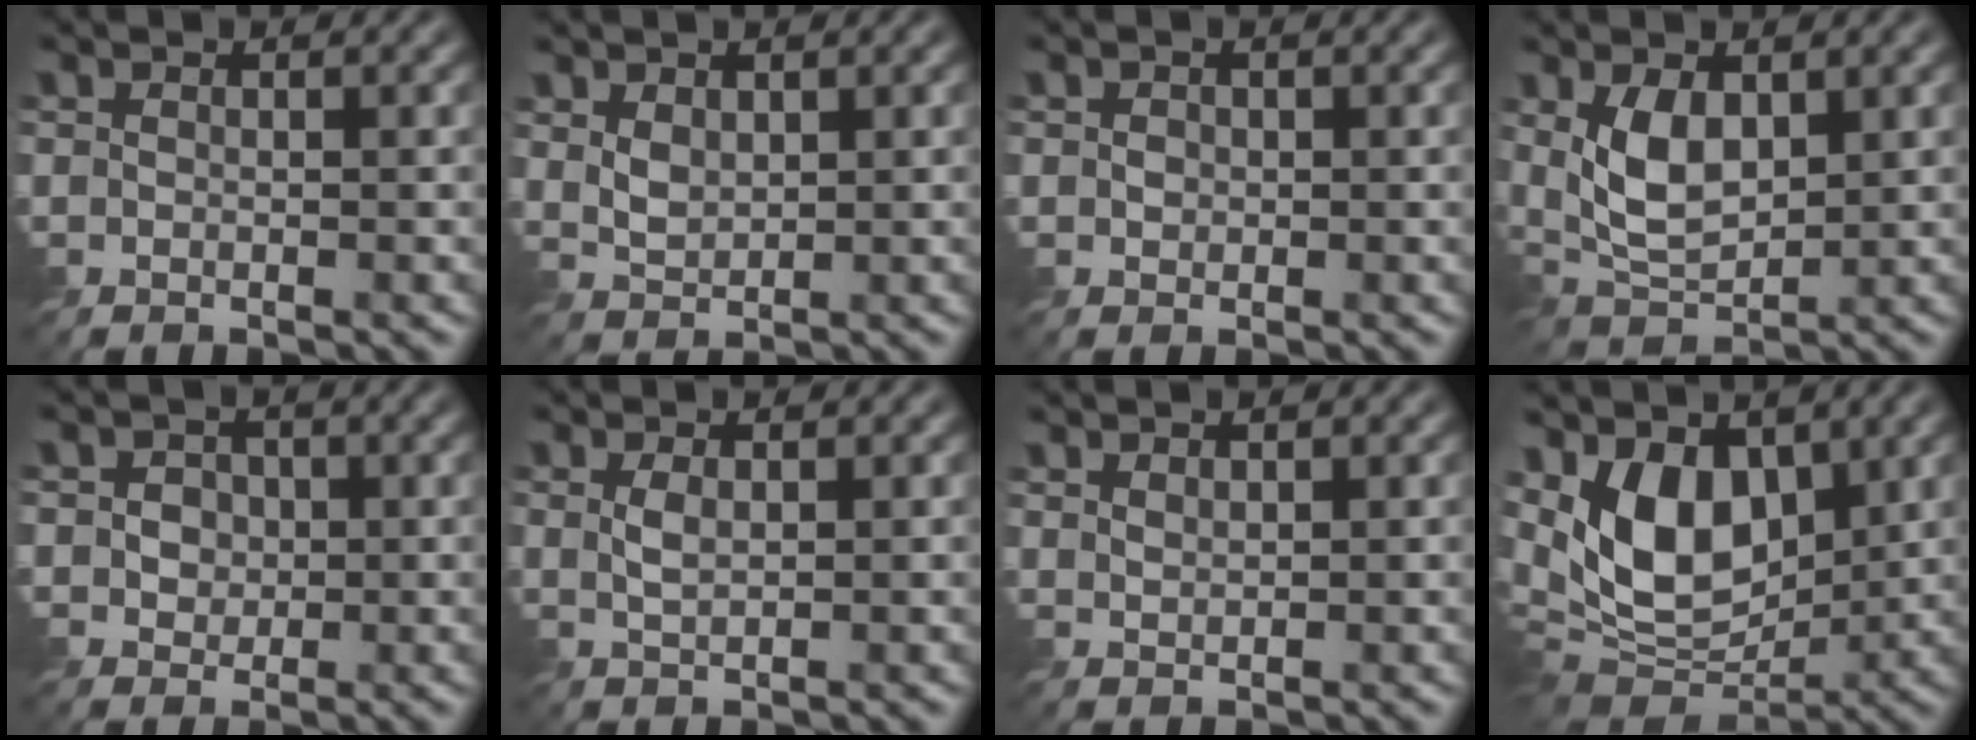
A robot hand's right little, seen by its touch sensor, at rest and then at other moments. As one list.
[{"total": 1.8, "force": [0.8, 1.1, 1.1], "torque": [-0.030, -0.003, 0.019]}, {"total": 0.8, "force": [0.0, 0.8, 0.3], "torque": [-0.007, -0.001, 0.001]}, {"total": 4.5, "force": [1.0, 2.3, 3.7], "torque": [-0.084, -0.005, 0.024]}, {"total": 2.7, "force": [0.4, 2.4, 1.3], "torque": [-0.021, 0.005, 0.000]}, {"total": 1.2, "force": [0.3, 0.4, 1.1], "torque": [-0.030, -0.002, 0.007]}, {"total": 1.1, "force": [0.9, 0.3, 0.4], "torque": [-0.015, 0.000, 0.021]}, {"total": 8.5, "force": [2.1, 5.0, 6.5], "torque": [-0.130, -0.012, 0.028]}]